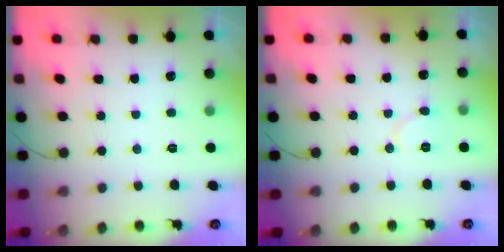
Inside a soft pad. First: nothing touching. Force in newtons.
{"total": 5.8, "press": 5.7, "slide": 0.5}